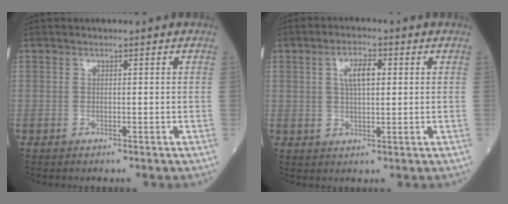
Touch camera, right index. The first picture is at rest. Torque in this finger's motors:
{"motor_torque": [0.18, 0.07, 0.10, 0.04]}